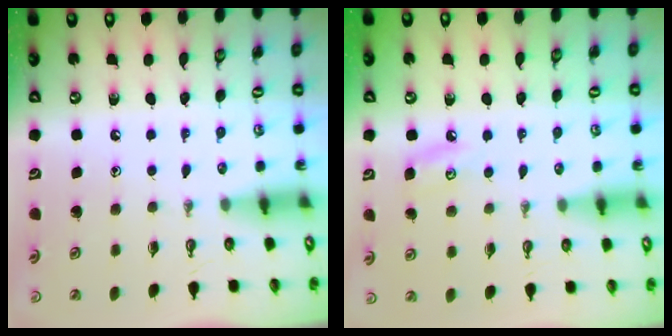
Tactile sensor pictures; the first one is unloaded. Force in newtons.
{"total": 5.4, "press": 5.4, "slide": 0.5}